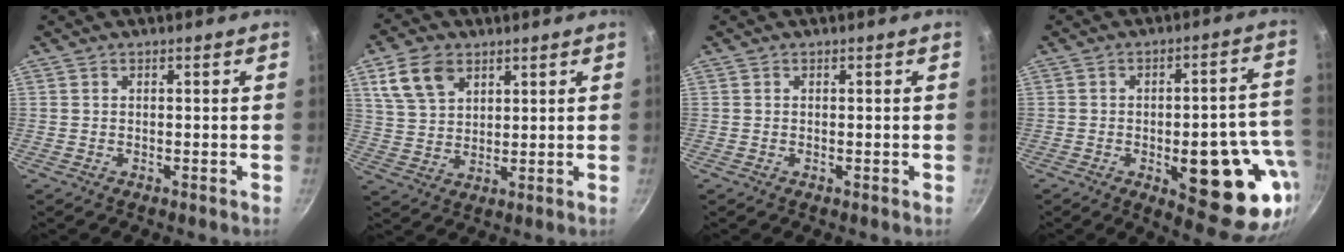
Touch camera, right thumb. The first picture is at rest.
{"total": 9.2, "force": [4.7, 6.0, 5.2], "torque": [-0.085, -0.007, 0.094]}
{"total": 0.0}
{"total": 20.5, "force": [-6.1, 8.1, 17.8], "torque": [-0.164, 0.018, -0.074]}